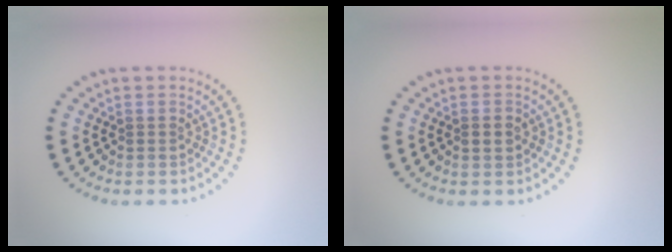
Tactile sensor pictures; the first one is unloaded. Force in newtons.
{"total": 1.0, "press": 1.0, "slide": 0.1}